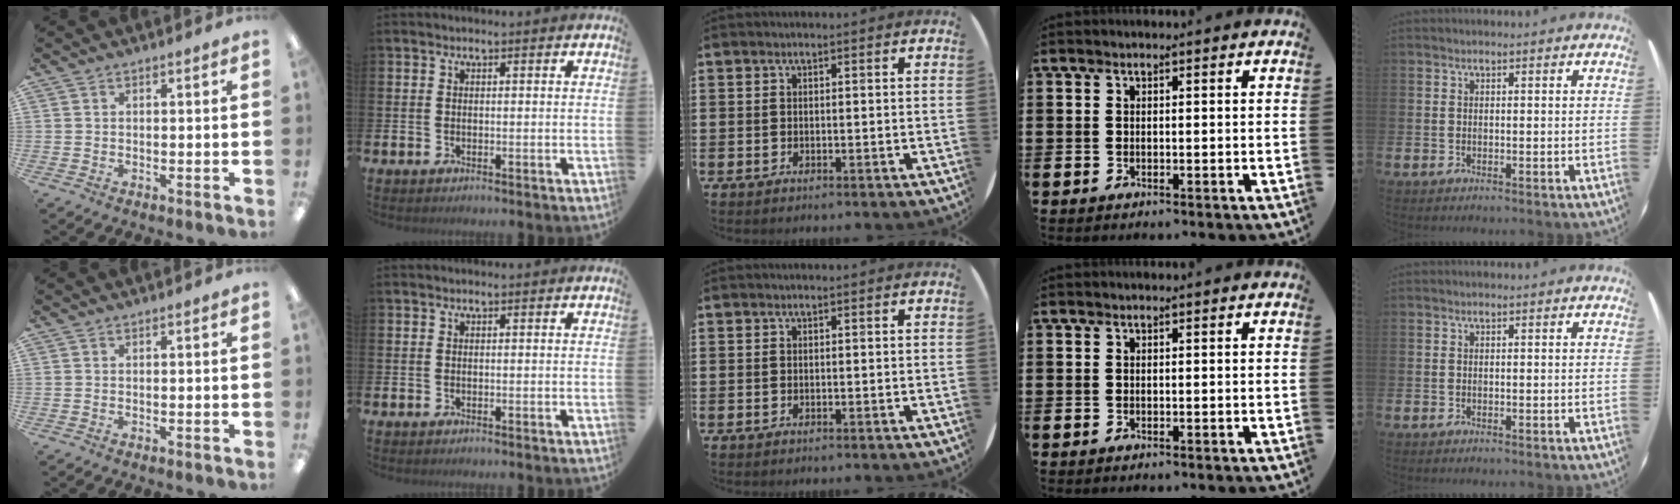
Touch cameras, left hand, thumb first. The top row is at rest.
{}